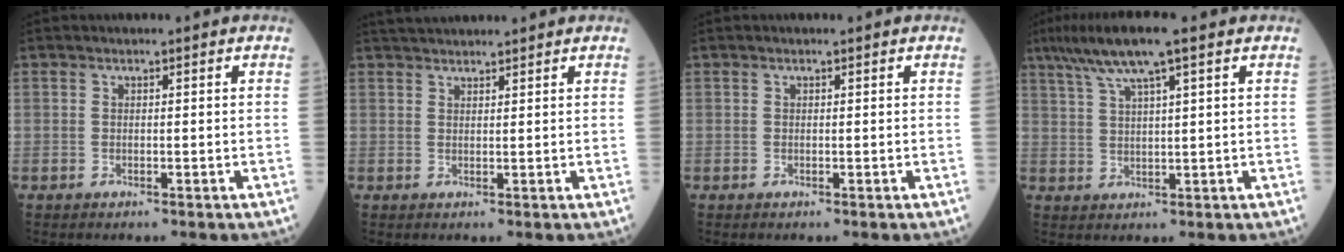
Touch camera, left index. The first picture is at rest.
{"total": 4.9, "force": [4.6, 0.4, 1.6], "torque": [-0.024, 0.038, 0.078]}
{"total": 0.0}
{"total": 8.1, "force": [5.2, 0.2, 6.2], "torque": [-0.118, 0.028, 0.093]}